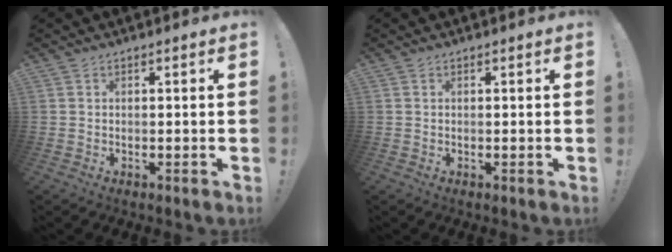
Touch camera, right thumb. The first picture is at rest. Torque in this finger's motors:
{"motor_torque": [0.09, 0.05, -0.28, -0.06, 0.04]}